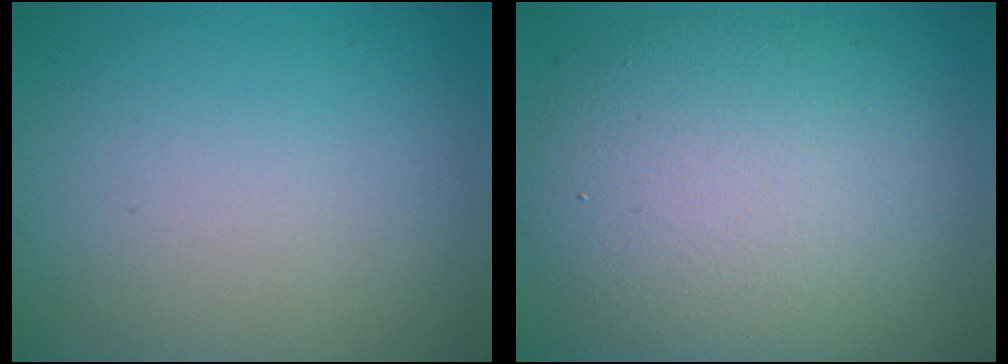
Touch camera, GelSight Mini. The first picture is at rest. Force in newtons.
{"total": 10.7, "press": 10.7, "slide": 0.7}